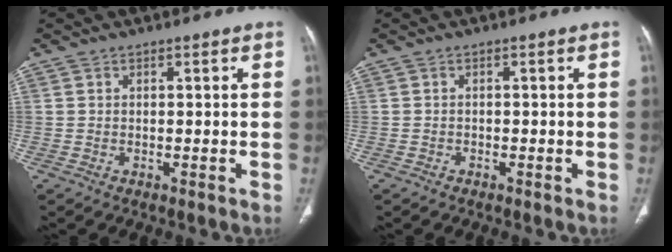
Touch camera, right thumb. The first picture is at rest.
{"total": 0.5, "force": [-0.4, 0.3, 0.1], "torque": [-0.005, 0.001, -0.012]}